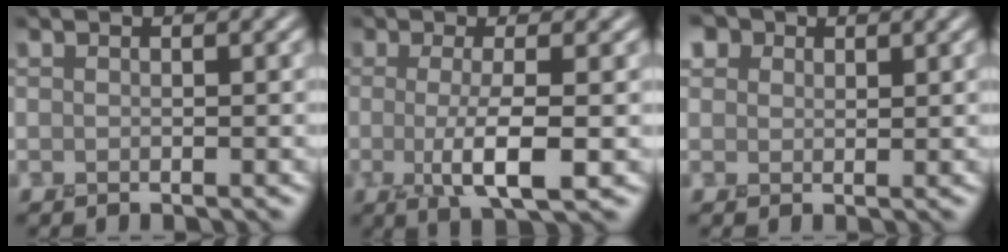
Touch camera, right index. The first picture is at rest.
{"total": 4.4, "force": [-0.2, 1.2, 4.2], "torque": [-0.079, -0.009, -0.004]}
{"total": 3.5, "force": [2.2, 2.4, 1.0], "torque": [-0.033, 0.020, 0.022]}